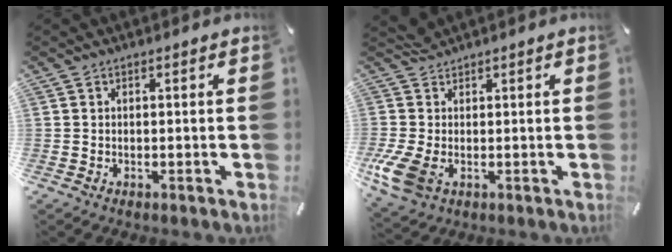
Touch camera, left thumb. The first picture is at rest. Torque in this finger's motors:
{"motor_torque": [1.02, 1.27, 0.30, -0.28, 0.17]}